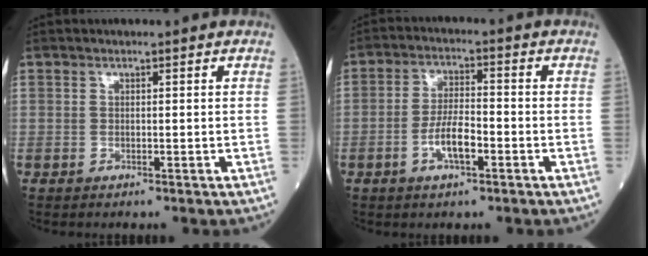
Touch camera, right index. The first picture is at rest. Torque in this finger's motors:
{"motor_torque": [0.52, -0.02, 0.47, 0.10]}